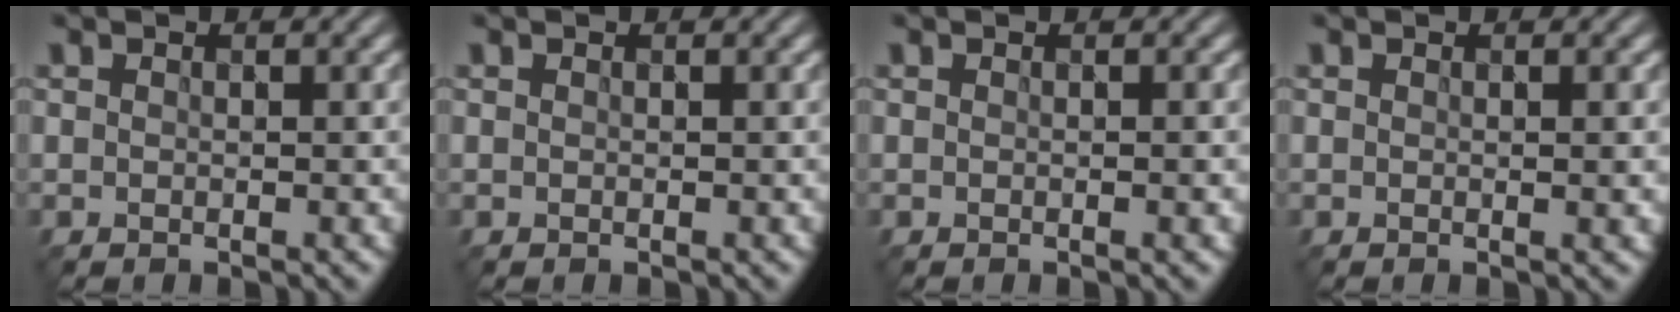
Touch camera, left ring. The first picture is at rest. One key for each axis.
{"total": 0.0}
{"total": 0.8, "fx": -0.2, "fy": 0.0, "fz": 0.8, "tx": -0.010, "ty": -0.001, "tz": -0.004}
{"total": 0.9, "fx": 0.1, "fy": 0.1, "fz": 0.9, "tx": -0.012, "ty": 0.000, "tz": 0.000}